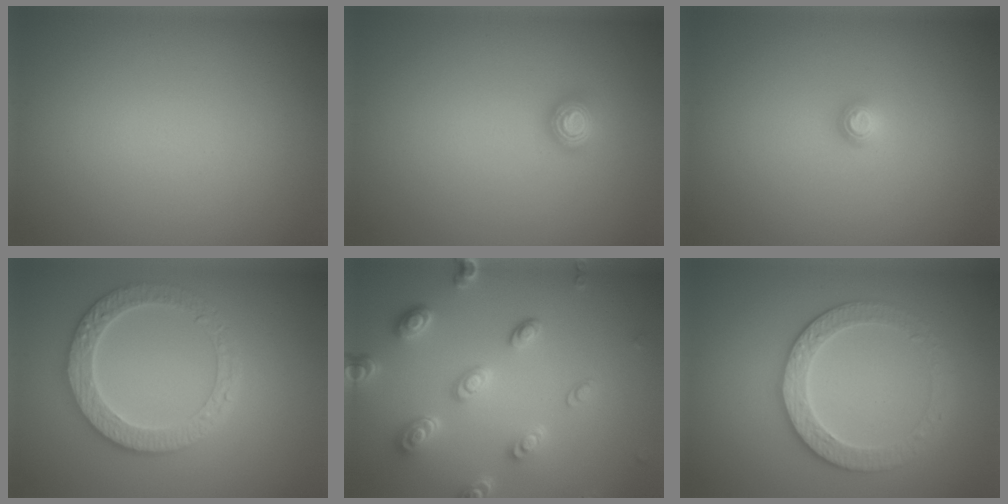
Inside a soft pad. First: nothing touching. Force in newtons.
{"total": 1.1, "press": 1.1, "slide": 0.2}
{"total": 1.1, "press": 1.1, "slide": 0.1}
{"total": 4.2, "press": 4.0, "slide": 1.0}
{"total": 4.9, "press": 3.8, "slide": 3.1}
{"total": 3.8, "press": 3.7, "slide": 1.2}